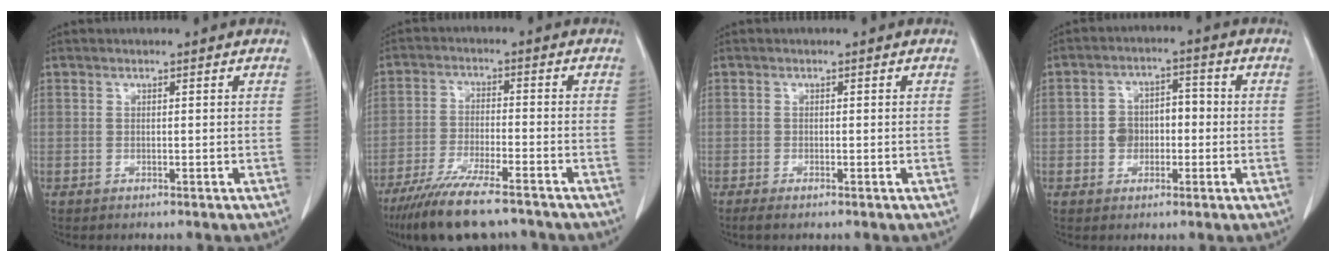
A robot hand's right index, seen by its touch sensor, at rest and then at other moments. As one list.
[{"total": 12.8, "force": [-10.4, 2.0, 7.3], "torque": [-0.127, -0.032, -0.172]}, {"total": 1.5, "force": [-1.2, 0.1, 1.0], "torque": [-0.019, -0.004, -0.018]}, {"total": 5.2, "force": [-1.0, 3.9, 3.3], "torque": [-0.061, 0.028, -0.017]}]